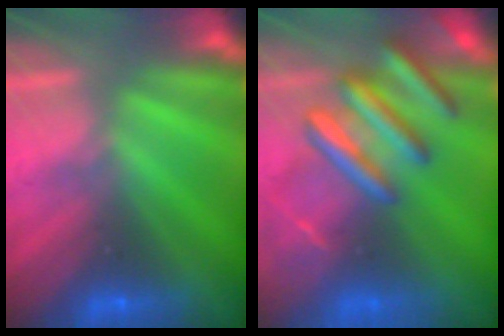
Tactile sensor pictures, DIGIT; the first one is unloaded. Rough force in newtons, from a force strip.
{"total": 9.1}